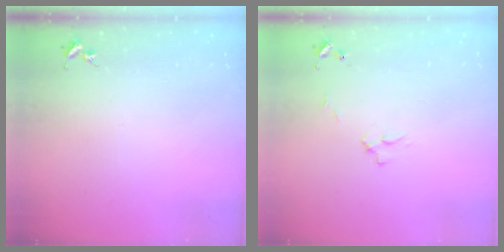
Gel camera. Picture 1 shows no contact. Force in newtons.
{"total": 2.7, "press": 2.7, "slide": 0.3}